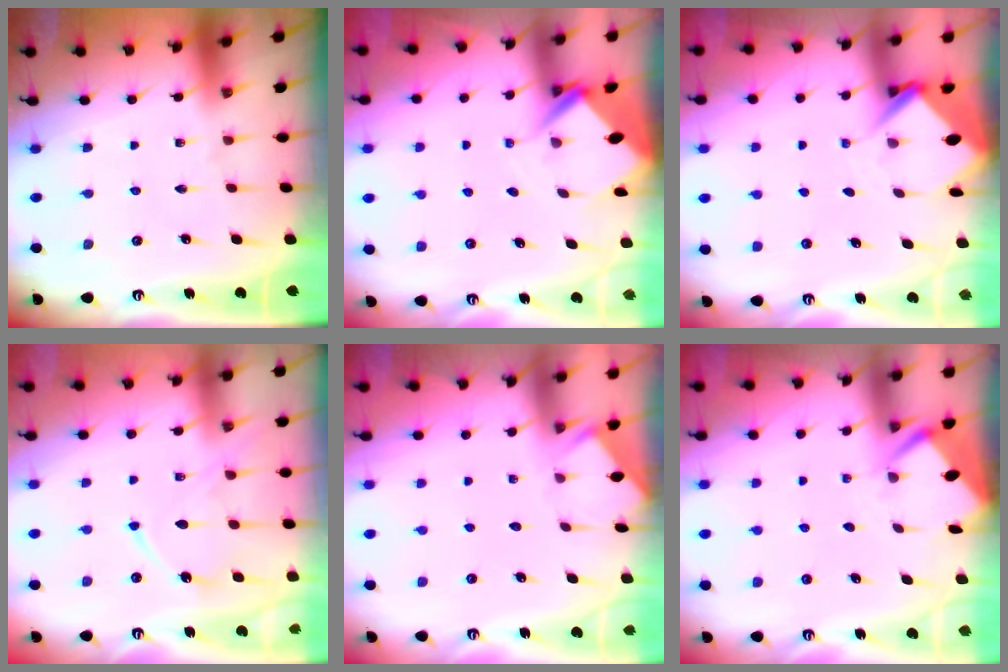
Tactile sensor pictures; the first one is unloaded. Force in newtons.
{"total": 4.2, "press": 4.1, "slide": 0.4}
{"total": 3.8, "press": 3.8, "slide": 0.2}
{"total": 11.8, "press": 11.7, "slide": 1.2}
{"total": 1.9, "press": 1.9, "slide": 0.3}
{"total": 2.6, "press": 2.6, "slide": 0.4}